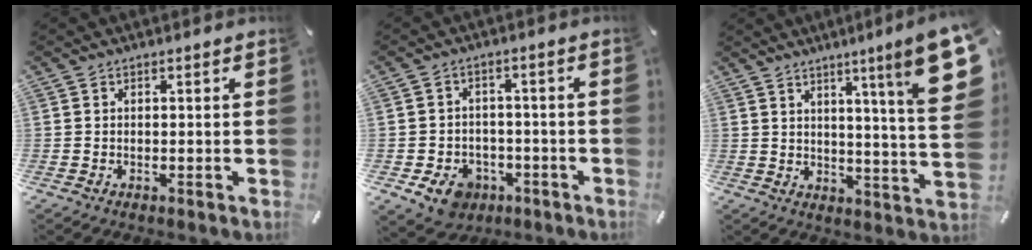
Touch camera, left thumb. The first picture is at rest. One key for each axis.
{"total": 7.8, "fx": -3.9, "fy": 5.9, "fz": 3.2, "tx": -0.065, "ty": 0.022, "tz": -0.073}
{"total": 15.4, "fx": 7.9, "fy": 0.3, "fz": 13.3, "tx": -0.201, "ty": -0.054, "tz": 0.111}